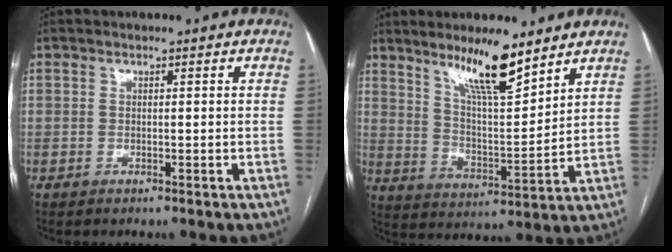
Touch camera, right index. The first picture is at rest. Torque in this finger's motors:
{"motor_torque": [1.11, 1.03, 0.45, 0.12]}